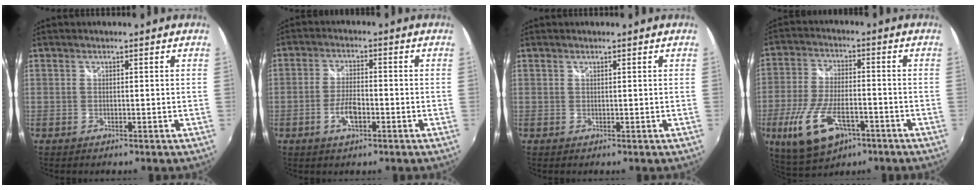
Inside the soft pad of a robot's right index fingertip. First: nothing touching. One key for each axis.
{"total": 5.1, "fx": -2.2, "fy": 2.0, "fz": 4.2, "tx": -0.088, "ty": 0.004, "tz": -0.038}
{"total": 0.0}
{"total": 14.4, "fx": -6.6, "fy": 6.6, "fz": 10.9, "tx": -0.235, "ty": -0.025, "tz": -0.114}